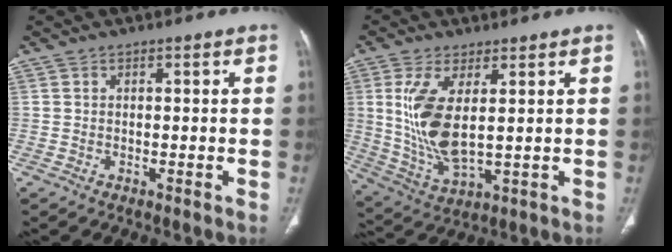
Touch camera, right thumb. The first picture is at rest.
{"total": 11.8, "force": [2.2, 4.6, 10.7], "torque": [-0.230, -0.021, 0.058]}